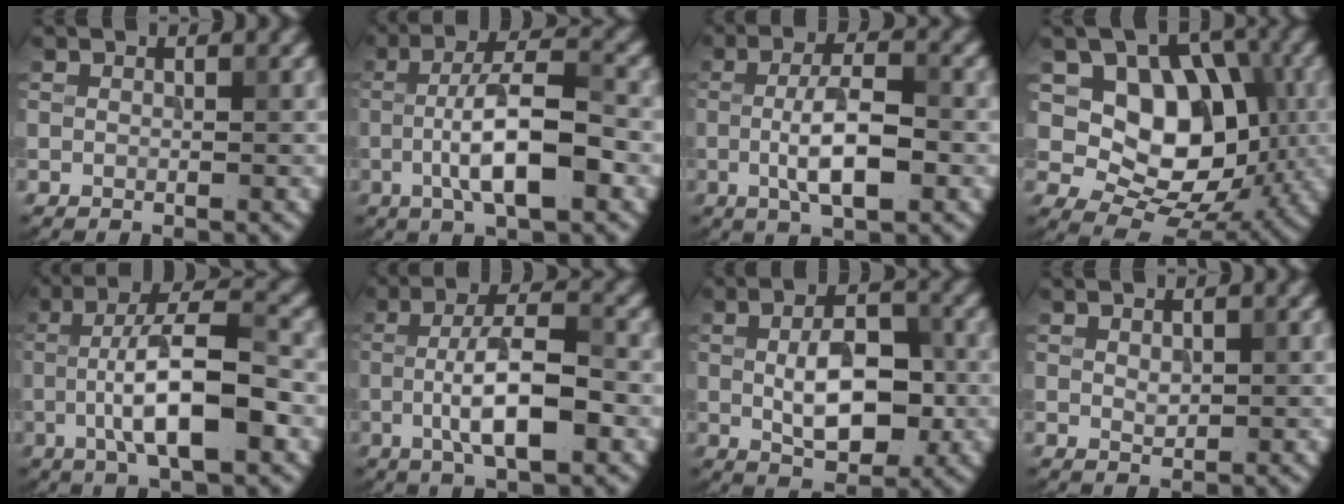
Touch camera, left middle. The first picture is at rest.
{"total": 7.4, "force": [-1.5, 2.0, 6.9], "torque": [-0.119, 0.010, -0.032]}
{"total": 5.5, "force": [-0.9, 1.7, 5.2], "torque": [-0.096, 0.003, -0.021]}
{"total": 9.1, "force": [0.9, 6.8, 5.9], "torque": [-0.086, -0.011, 0.010]}
{"total": 8.3, "force": [-1.6, 2.2, 7.8], "torque": [-0.129, 0.012, -0.033]}
{"total": 6.5, "force": [-1.3, 1.8, 6.1], "torque": [-0.109, 0.007, -0.029]}
{"total": 6.5, "force": [-0.2, 3.4, 5.5], "torque": [-0.094, -0.002, -0.001]}
{"total": 0.9, "force": [0.3, 0.6, 0.7], "torque": [-0.014, -0.003, 0.010]}